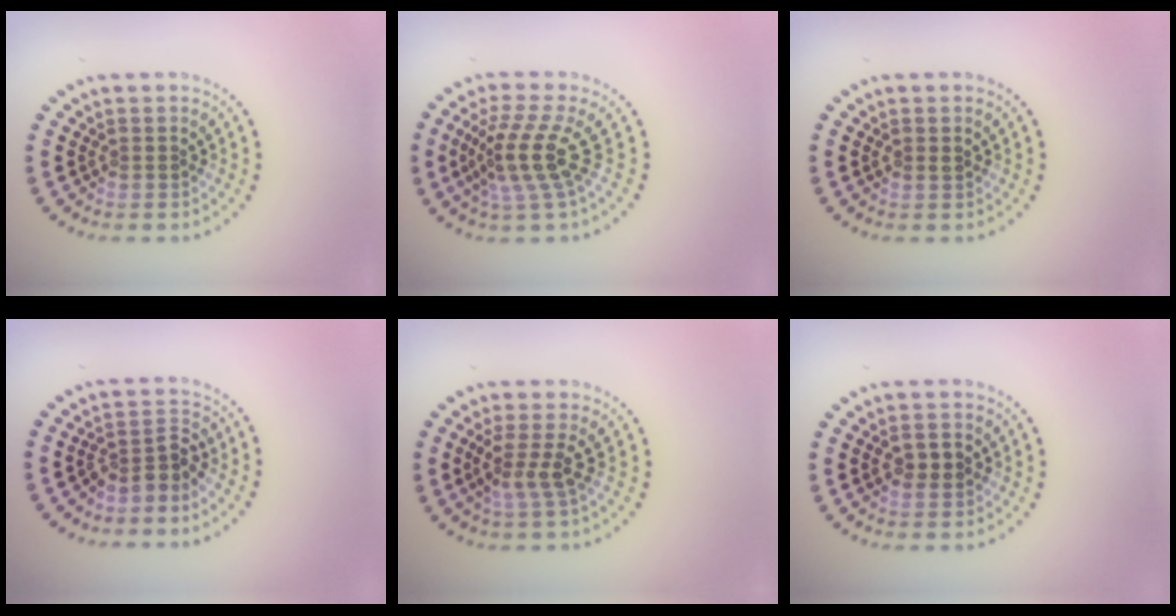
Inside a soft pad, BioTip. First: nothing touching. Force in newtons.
{"total": 4.4, "press": 3.1, "slide": 3.1}
{"total": 0.8, "press": 0.8, "slide": 0.1}
{"total": 2.7, "press": 2.0, "slide": 1.8}
{"total": 2.5, "press": 2.0, "slide": 1.6}
{"total": 2.2, "press": 2.2, "slide": 0.2}